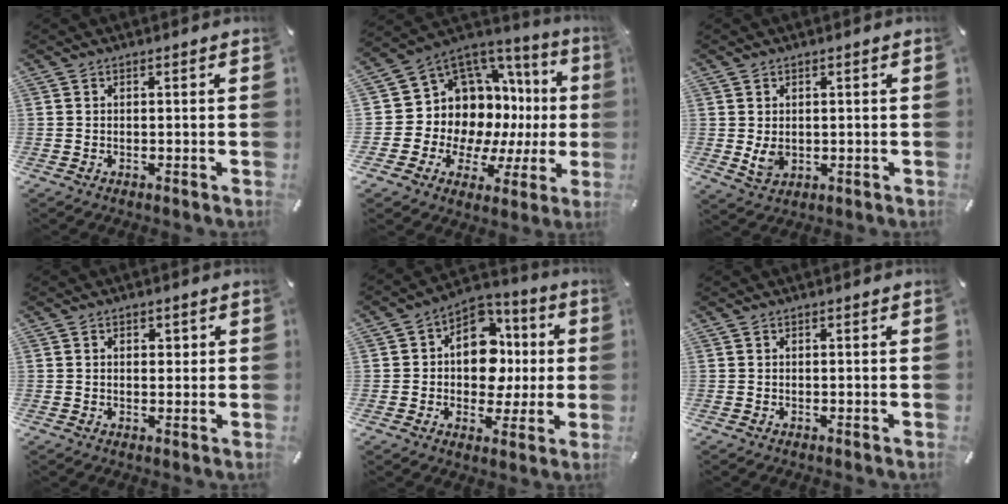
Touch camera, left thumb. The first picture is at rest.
{"total": 11.2, "force": [2.9, 9.7, 4.7], "torque": [-0.076, -0.074, 0.067]}
{"total": 3.9, "force": [0.5, 3.0, 2.4], "torque": [-0.049, -0.005, 0.007]}
{"total": 2.0, "force": [0.4, 1.5, 1.2], "torque": [-0.009, 0.001, 0.000]}
{"total": 13.9, "force": [0.4, 11.2, 8.1], "torque": [-0.127, -0.003, 0.010]}
{"total": 0.0}